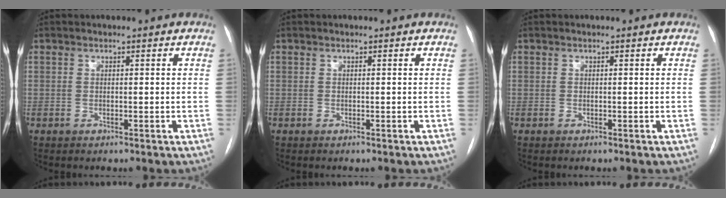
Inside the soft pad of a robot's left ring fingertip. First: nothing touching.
{"total": 0.0}
{"total": 0.0}